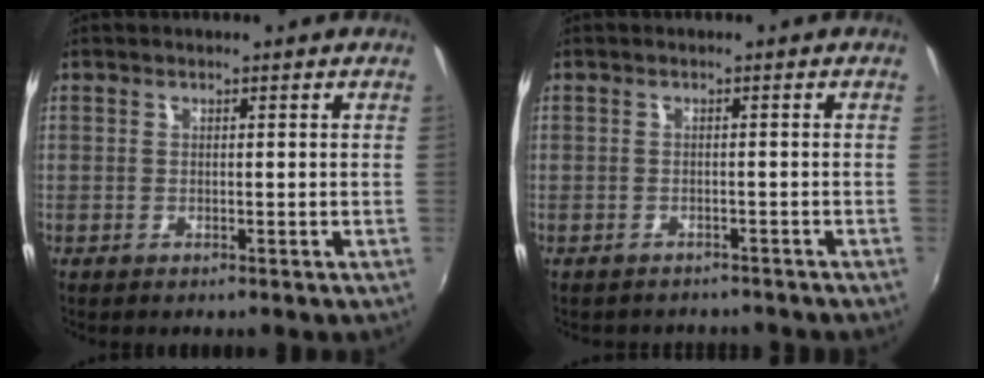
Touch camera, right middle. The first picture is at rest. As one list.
[{"total": 3.4, "force": [-2.8, 1.8, 0.4], "torque": [-0.011, 0.000, -0.039]}]